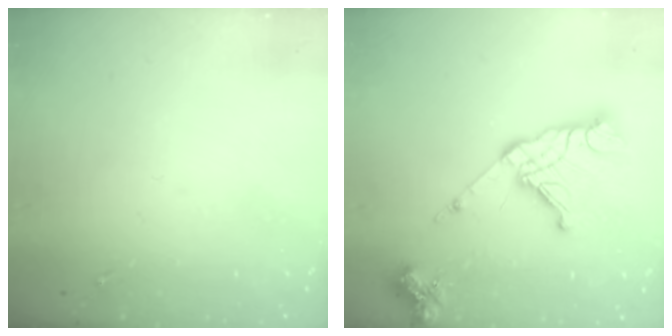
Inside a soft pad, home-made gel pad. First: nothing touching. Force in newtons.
{"total": 18.6, "press": 18.5, "slide": 2.1}